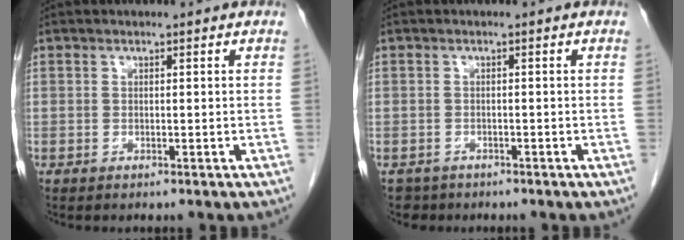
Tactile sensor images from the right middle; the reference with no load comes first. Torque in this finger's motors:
{"motor_torque": [-0.42, -0.25, 0.00, -0.02]}